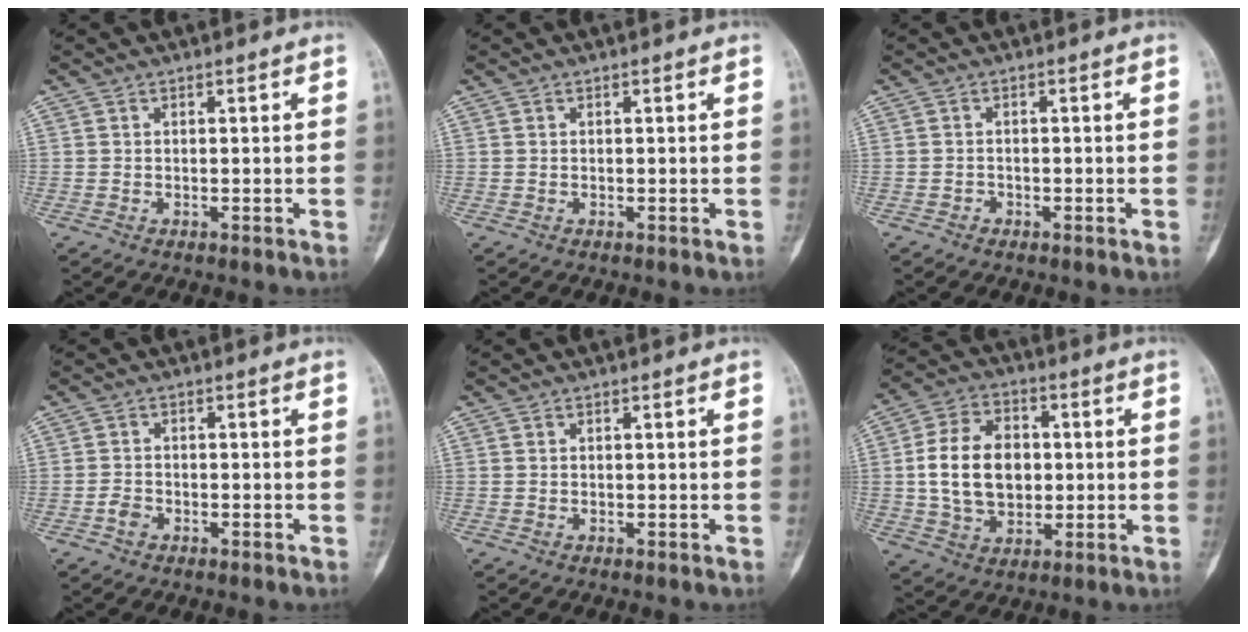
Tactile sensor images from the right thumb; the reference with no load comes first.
{"total": 0.0}
{"total": 0.9, "force": [-0.6, 0.7, 0.1], "torque": [0.005, 0.005, -0.016]}
{"total": 2.0, "force": [-1.1, 1.4, 0.9], "torque": [-0.013, 0.009, -0.024]}
{"total": 0.0}
{"total": 14.8, "force": [0.7, 10.6, 10.3], "torque": [-0.159, 0.010, 0.015]}